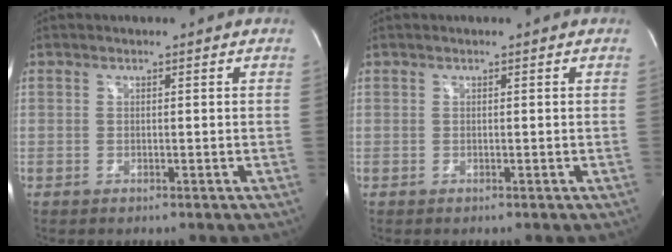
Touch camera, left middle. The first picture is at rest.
{"total": 0.0}